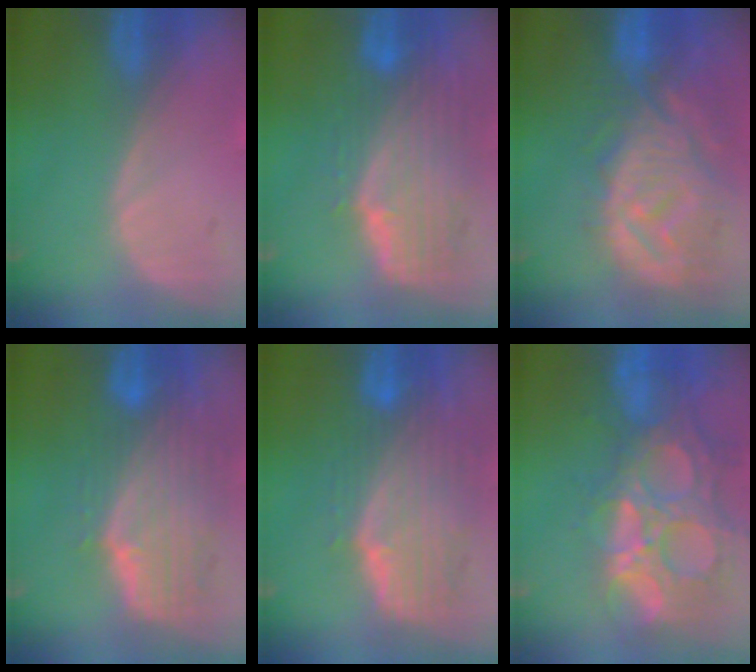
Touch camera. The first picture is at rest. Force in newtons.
{"total": 10.2, "press": 8.9, "slide": 4.9}
{"total": 12.4, "press": 11.1, "slide": 5.5}
{"total": 10.2, "press": 9.0, "slide": 4.8}
{"total": 10.4, "press": 9.1, "slide": 5.0}
{"total": 14.8, "press": 12.1, "slide": 8.4}